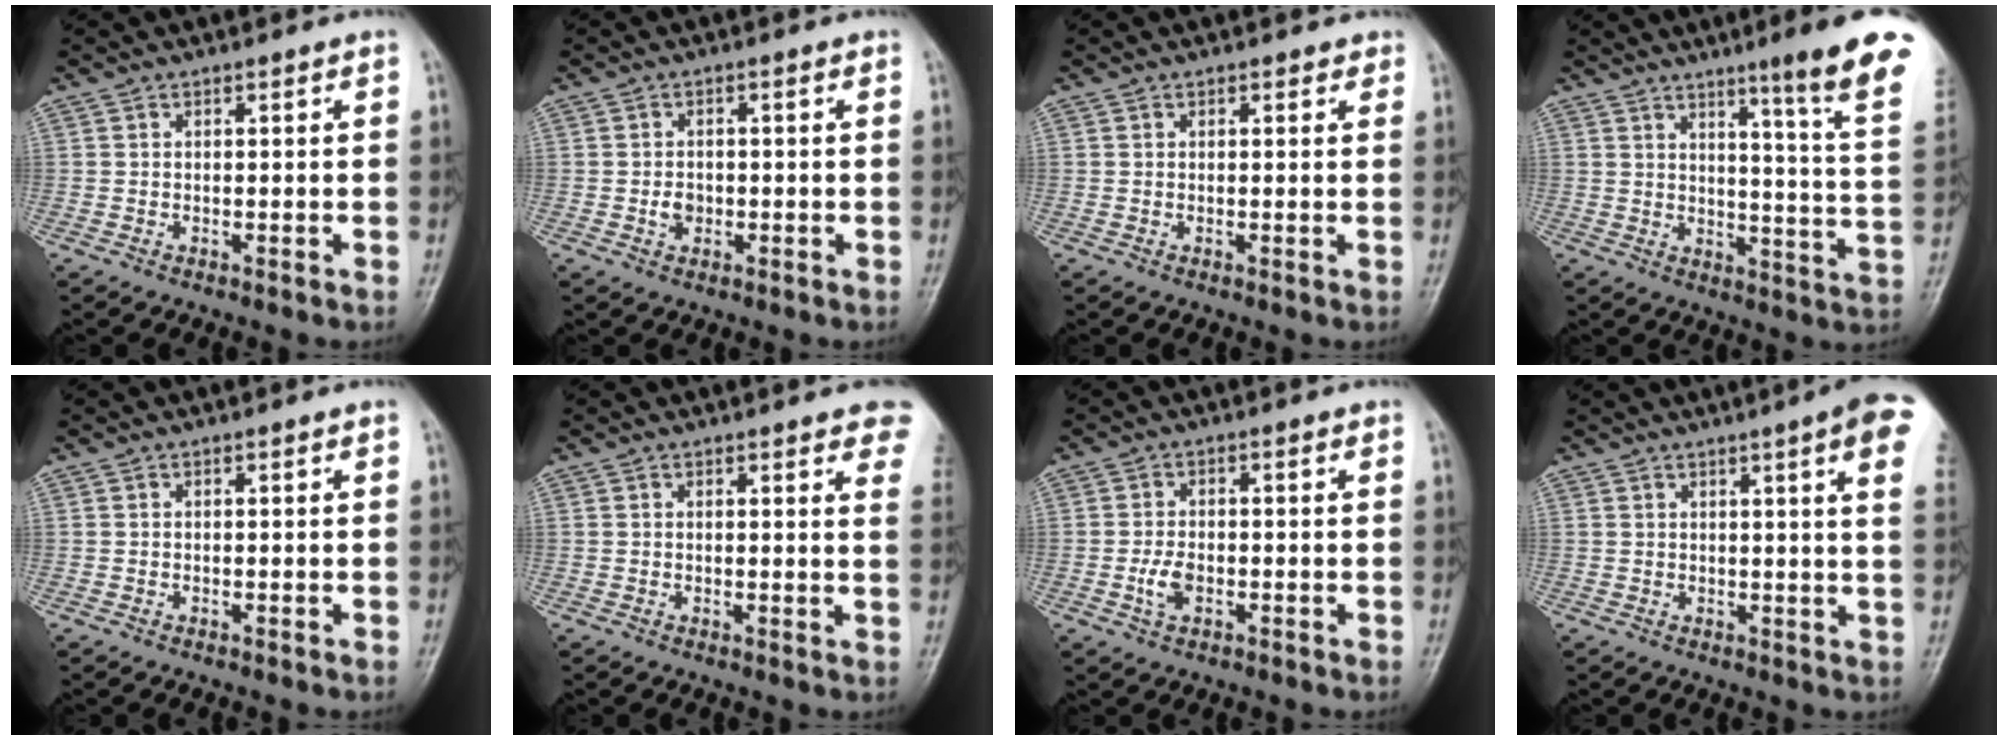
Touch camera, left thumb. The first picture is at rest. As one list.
[{"total": 2.3, "force": [-0.5, 1.9, 1.3], "torque": [-0.013, 0.004, -0.010]}, {"total": 1.2, "force": [0.8, 0.8, 0.4], "torque": [0.008, -0.004, 0.004]}, {"total": 16.8, "force": [10.7, 0.2, 12.9], "torque": [-0.151, -0.072, 0.131]}, {"total": 0.0}, {"total": 7.9, "force": [5.5, 2.1, 5.2], "torque": [-0.035, -0.014, 0.052]}, {"total": 3.4, "force": [-1.0, 2.0, 2.6], "torque": [-0.050, 0.003, -0.019]}, {"total": 10.7, "force": [5.0, 0.9, 9.4], "torque": [-0.108, -0.010, 0.049]}]